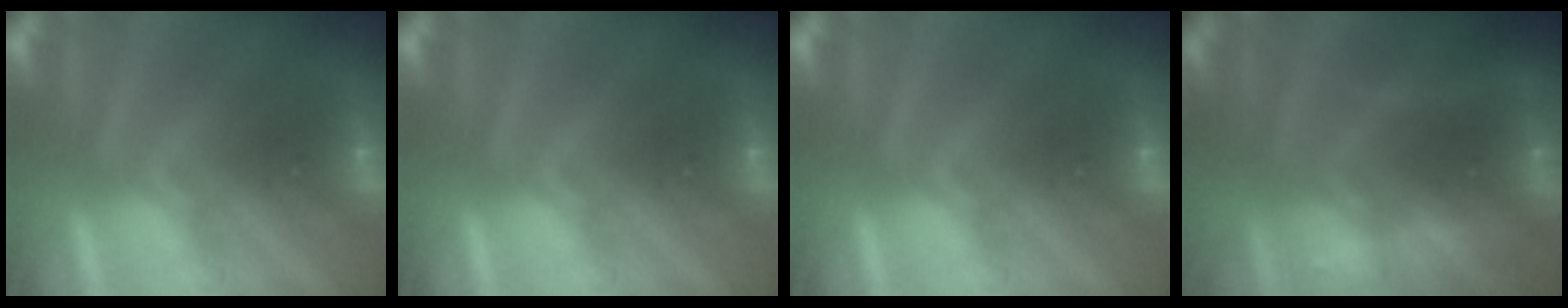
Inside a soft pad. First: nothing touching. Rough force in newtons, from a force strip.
{"total": 0.0}
{"total": 0.0}
{"total": 5.7}